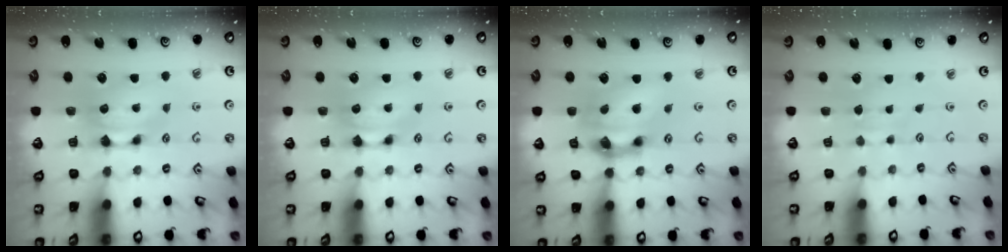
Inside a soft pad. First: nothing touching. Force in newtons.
{"total": 0.0}
{"total": 7.3, "press": 6.9, "slide": 2.4}
{"total": 3.4, "press": 3.4, "slide": 0.4}